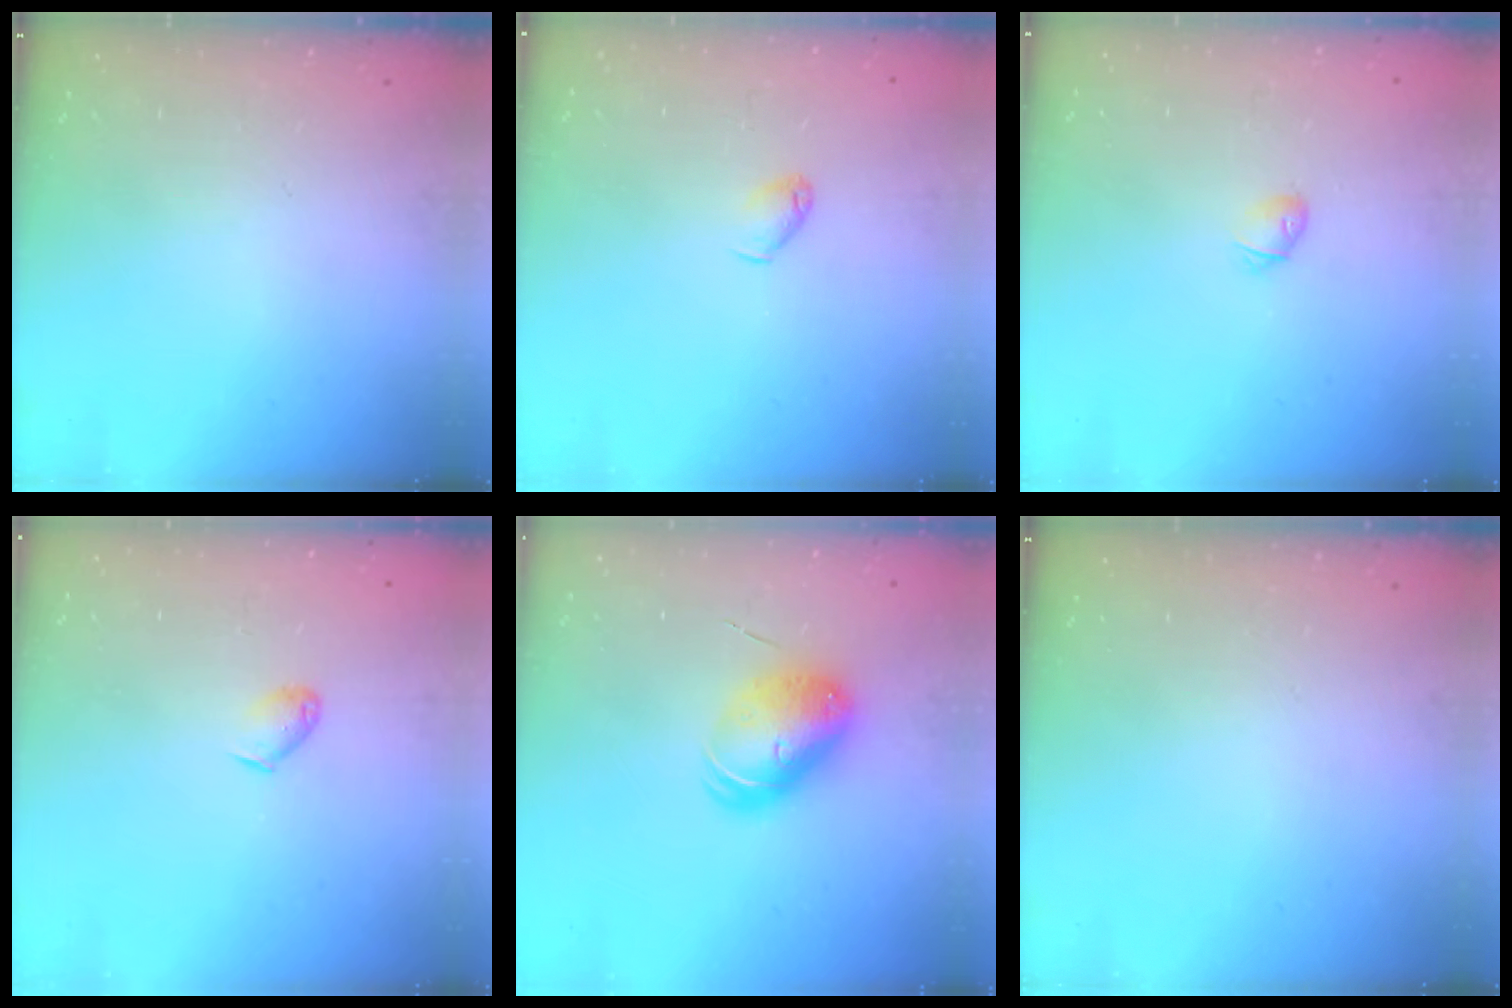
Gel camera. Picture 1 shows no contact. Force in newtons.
{"total": 3.2, "press": 3.1, "slide": 0.6}
{"total": 4.7, "press": 4.5, "slide": 1.3}
{"total": 3.8, "press": 3.8, "slide": 0.6}
{"total": 9.3, "press": 9.1, "slide": 1.8}
{"total": 0.0}